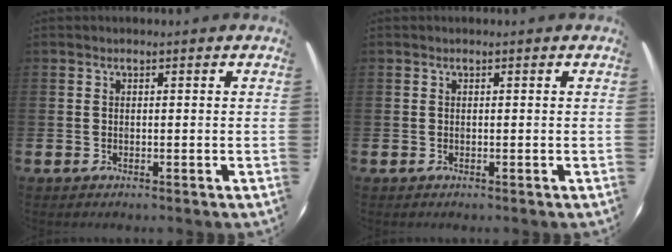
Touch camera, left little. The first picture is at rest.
{"total": 0.0}